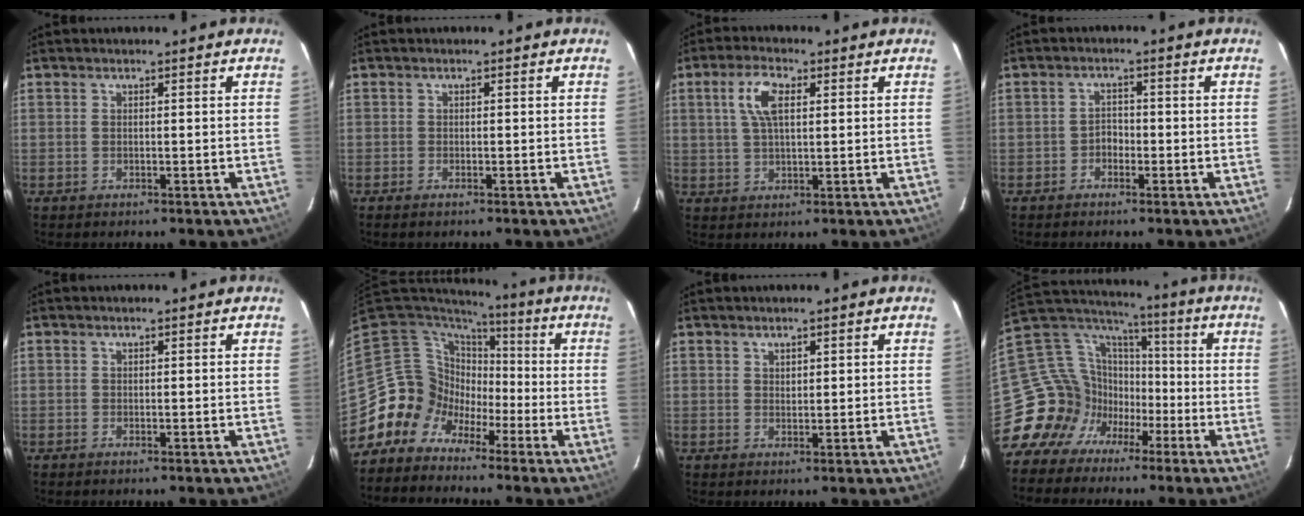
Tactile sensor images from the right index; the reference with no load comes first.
{"total": 0.9, "force": [-0.7, 0.3, 0.4], "torque": [-0.010, -0.002, -0.015]}
{"total": 6.4, "force": [2.0, 2.7, 5.4], "torque": [-0.107, 0.012, 0.039]}
{"total": 2.1, "force": [-1.2, 1.5, 0.6], "torque": [-0.011, 0.007, -0.022]}
{"total": 0.0}
{"total": 9.8, "force": [-4.7, 8.6, 0.4], "torque": [-0.022, 0.043, -0.104]}
{"total": 1.3, "force": [0.9, 0.8, 0.5], "torque": [-0.005, 0.003, 0.016]}
{"total": 17.7, "force": [-9.3, 13.9, 5.9], "torque": [-0.128, 0.055, -0.168]}